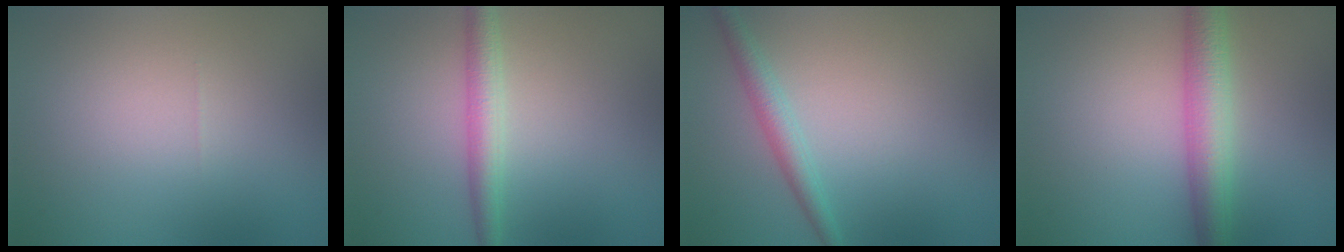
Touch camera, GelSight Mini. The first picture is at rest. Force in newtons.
{"total": 2.7, "press": 2.7, "slide": 0.1}
{"total": 2.1, "press": 2.1, "slide": 0.1}
{"total": 4.3, "press": 4.3, "slide": 0.0}